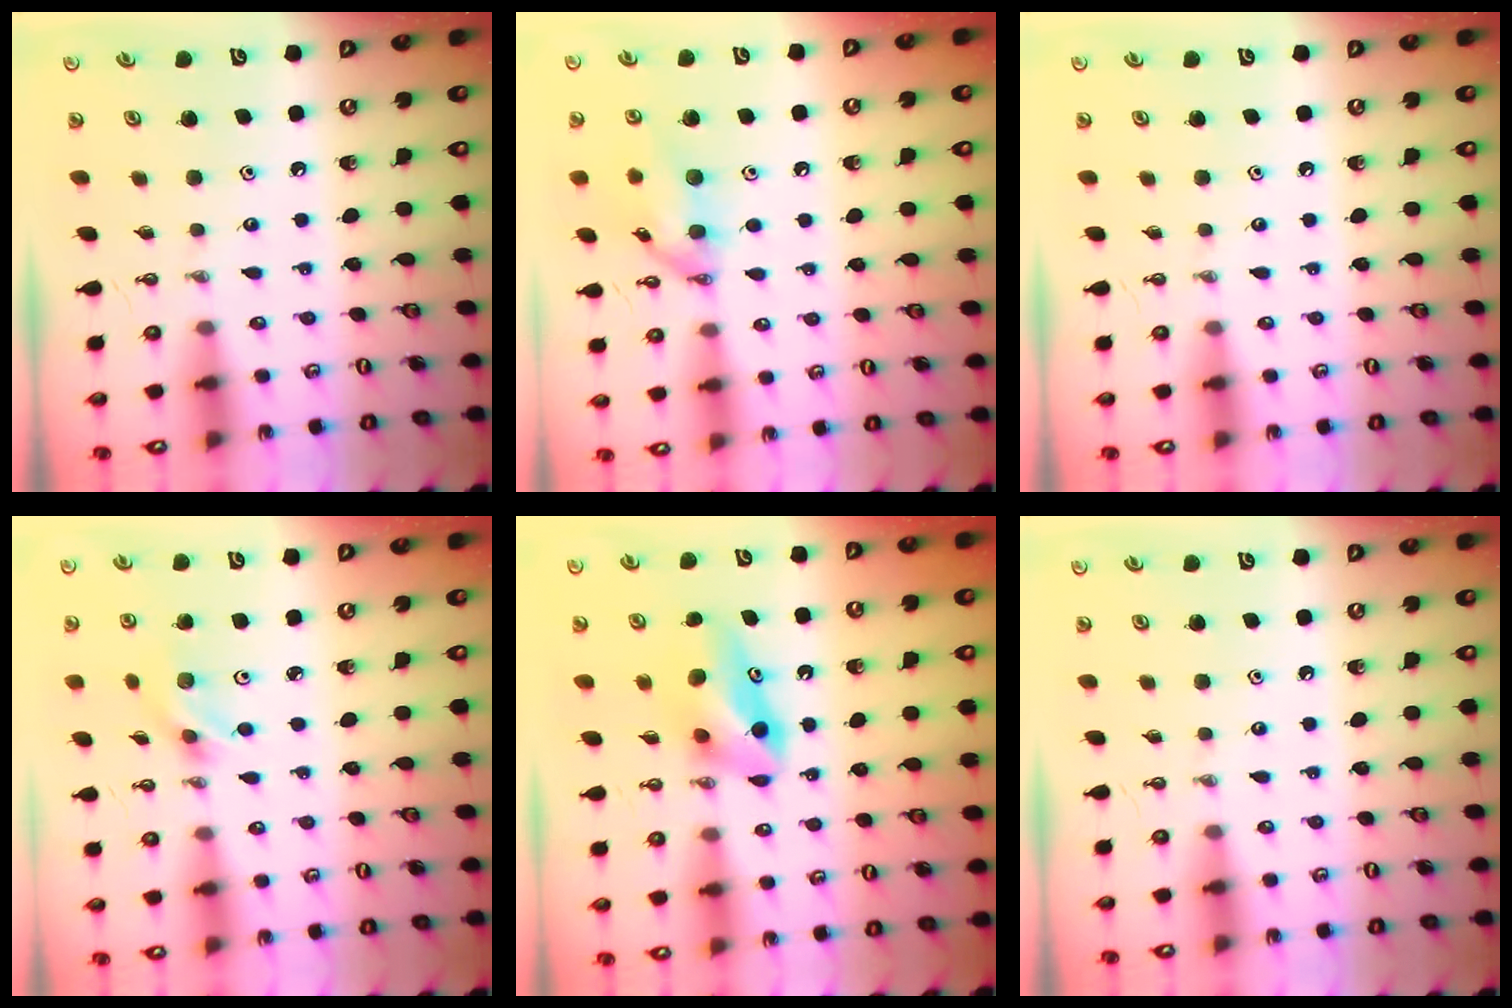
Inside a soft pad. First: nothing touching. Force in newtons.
{"total": 13.3, "press": 13.2, "slide": 0.8}
{"total": 0.0}
{"total": 3.0, "press": 3.0, "slide": 0.4}
{"total": 8.2, "press": 8.0, "slide": 1.6}
{"total": 0.0}